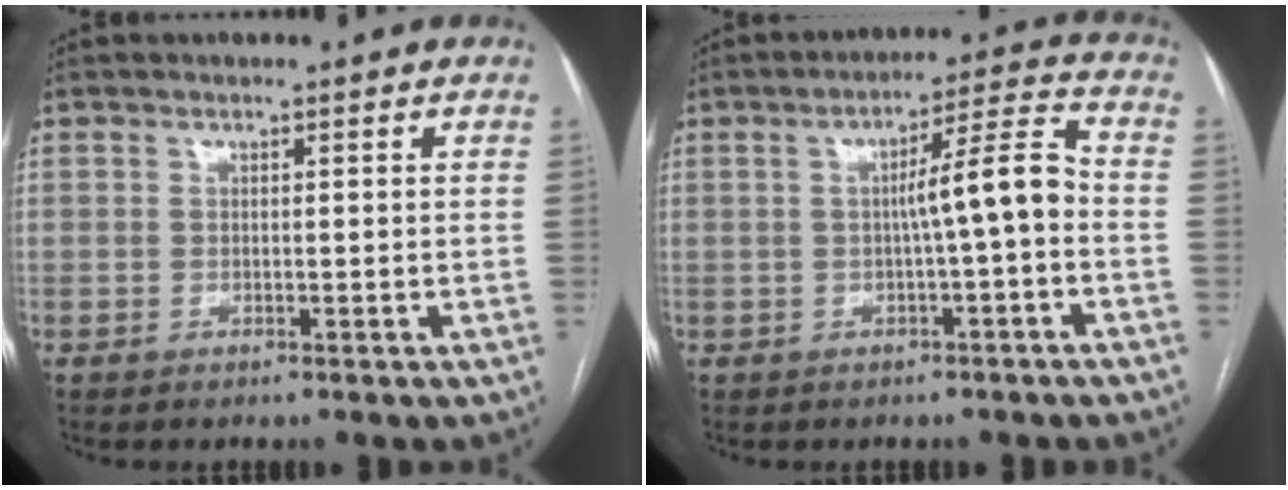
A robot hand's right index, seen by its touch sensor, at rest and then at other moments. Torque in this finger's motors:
{"motor_torque": [1.30, -0.14, 0.65, 0.13]}